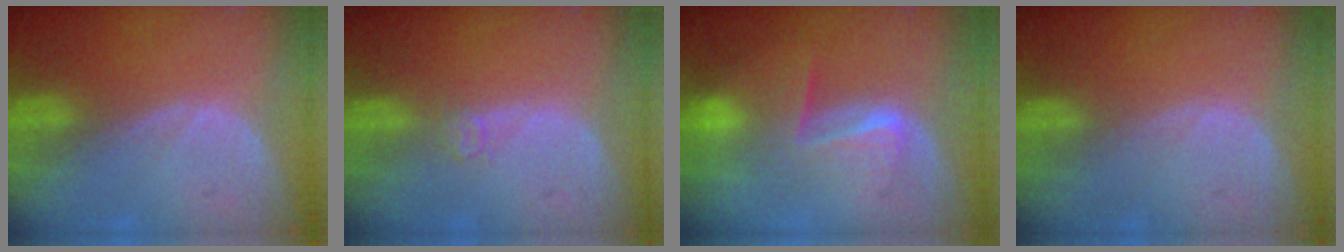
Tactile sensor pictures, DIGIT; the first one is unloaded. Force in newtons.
{"total": 1.7, "press": 1.4, "slide": 1.0}
{"total": 6.2, "press": 6.1, "slide": 1.5}
{"total": 0.0}